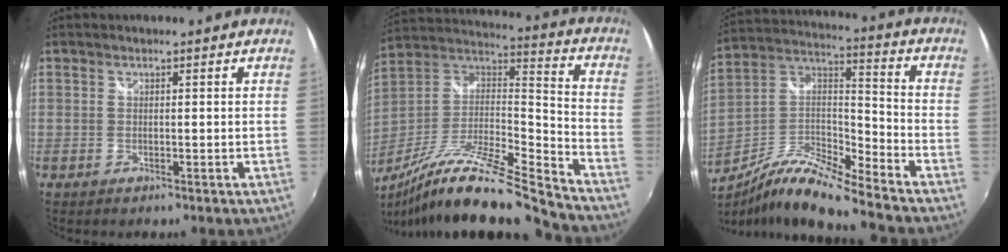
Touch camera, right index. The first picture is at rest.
{"total": 21.8, "force": [-17.0, 2.2, 13.5], "torque": [-0.241, -0.031, -0.298]}
{"total": 14.9, "force": [-11.9, 0.9, 8.9], "torque": [-0.173, -0.003, -0.236]}